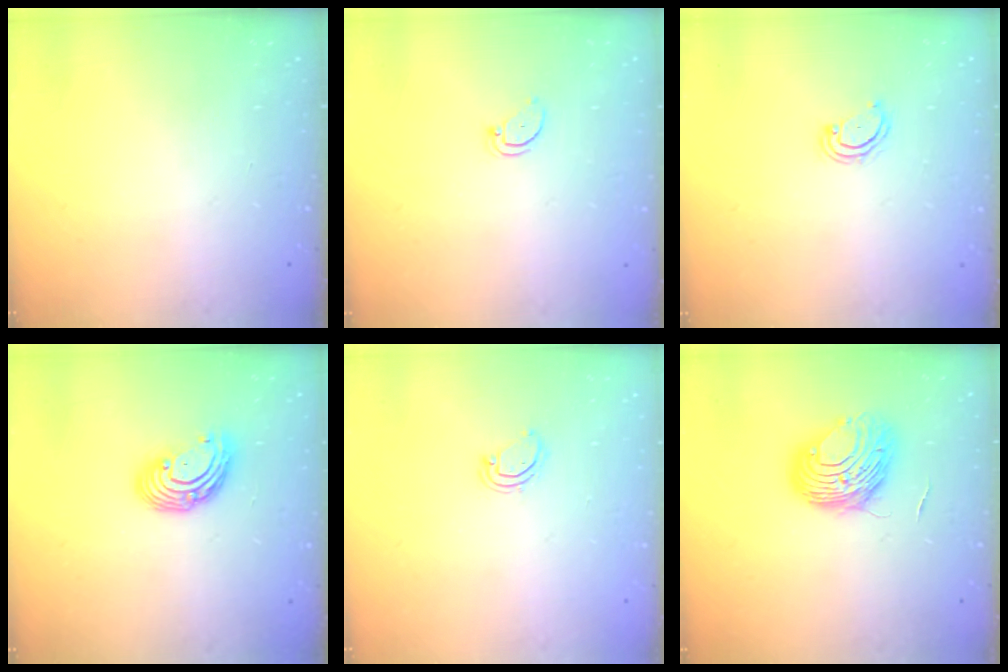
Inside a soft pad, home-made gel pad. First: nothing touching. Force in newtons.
{"total": 2.6, "press": 2.6, "slide": 0.0}
{"total": 3.6, "press": 3.6, "slide": 0.3}
{"total": 9.0, "press": 8.8, "slide": 1.7}
{"total": 3.6, "press": 3.6, "slide": 0.2}
{"total": 9.2, "press": 9.2, "slide": 1.1}